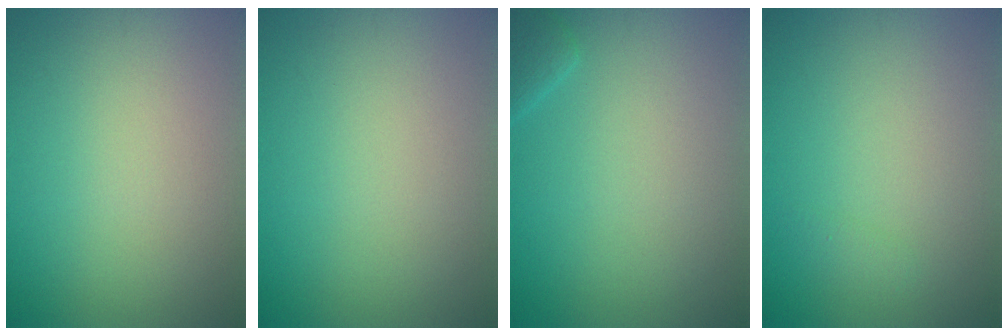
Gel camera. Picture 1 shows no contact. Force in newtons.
{"total": 0.0}
{"total": 1.3, "press": 1.3, "slide": 0.1}
{"total": 0.5, "press": 0.5, "slide": 0.0}